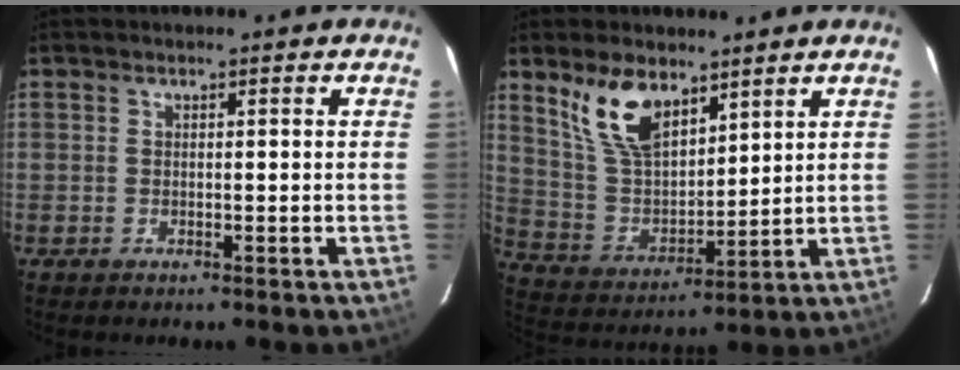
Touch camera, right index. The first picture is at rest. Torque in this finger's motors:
{"motor_torque": [0.91, 0.86, 0.63, 0.09]}